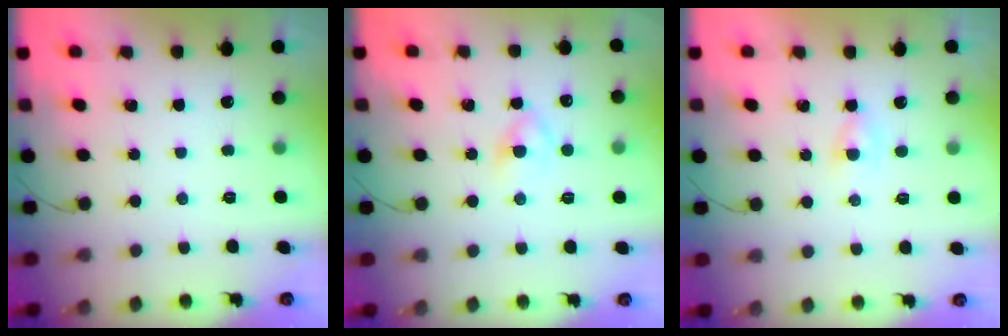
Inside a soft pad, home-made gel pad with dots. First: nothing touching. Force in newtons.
{"total": 3.8, "press": 3.5, "slide": 1.3}
{"total": 1.6, "press": 1.5, "slide": 0.6}